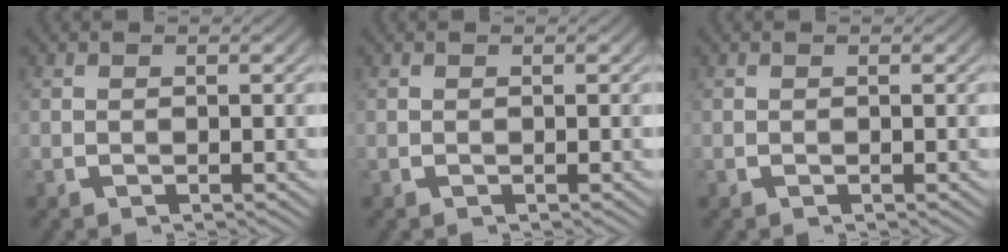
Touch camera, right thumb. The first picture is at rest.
{"total": 0.0}
{"total": 0.0}